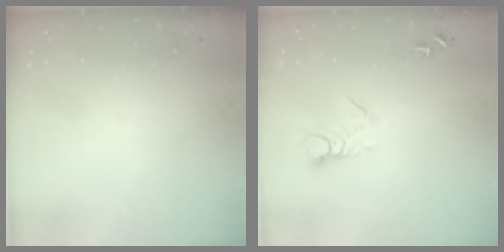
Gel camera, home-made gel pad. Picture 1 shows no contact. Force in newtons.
{"total": 5.9, "press": 5.9, "slide": 0.5}